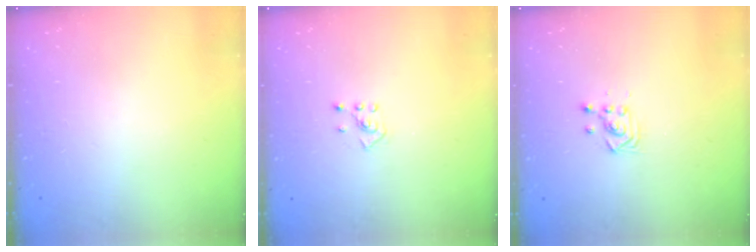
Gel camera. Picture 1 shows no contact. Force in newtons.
{"total": 2.5, "press": 2.4, "slide": 0.7}
{"total": 3.0, "press": 3.0, "slide": 0.5}